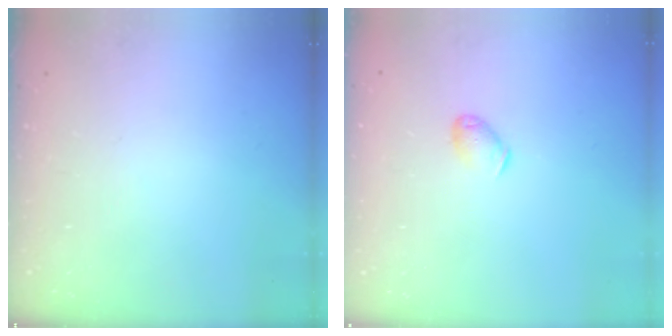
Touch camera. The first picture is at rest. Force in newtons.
{"total": 4.9, "press": 4.8, "slide": 0.9}